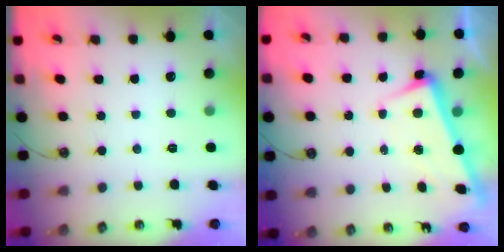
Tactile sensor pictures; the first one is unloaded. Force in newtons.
{"total": 3.0, "press": 2.9, "slide": 0.8}